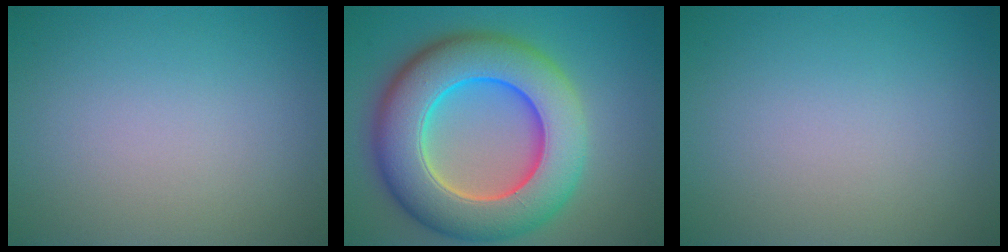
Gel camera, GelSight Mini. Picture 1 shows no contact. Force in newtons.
{"total": 12.4, "press": 12.4, "slide": 0.2}
{"total": 0.0}